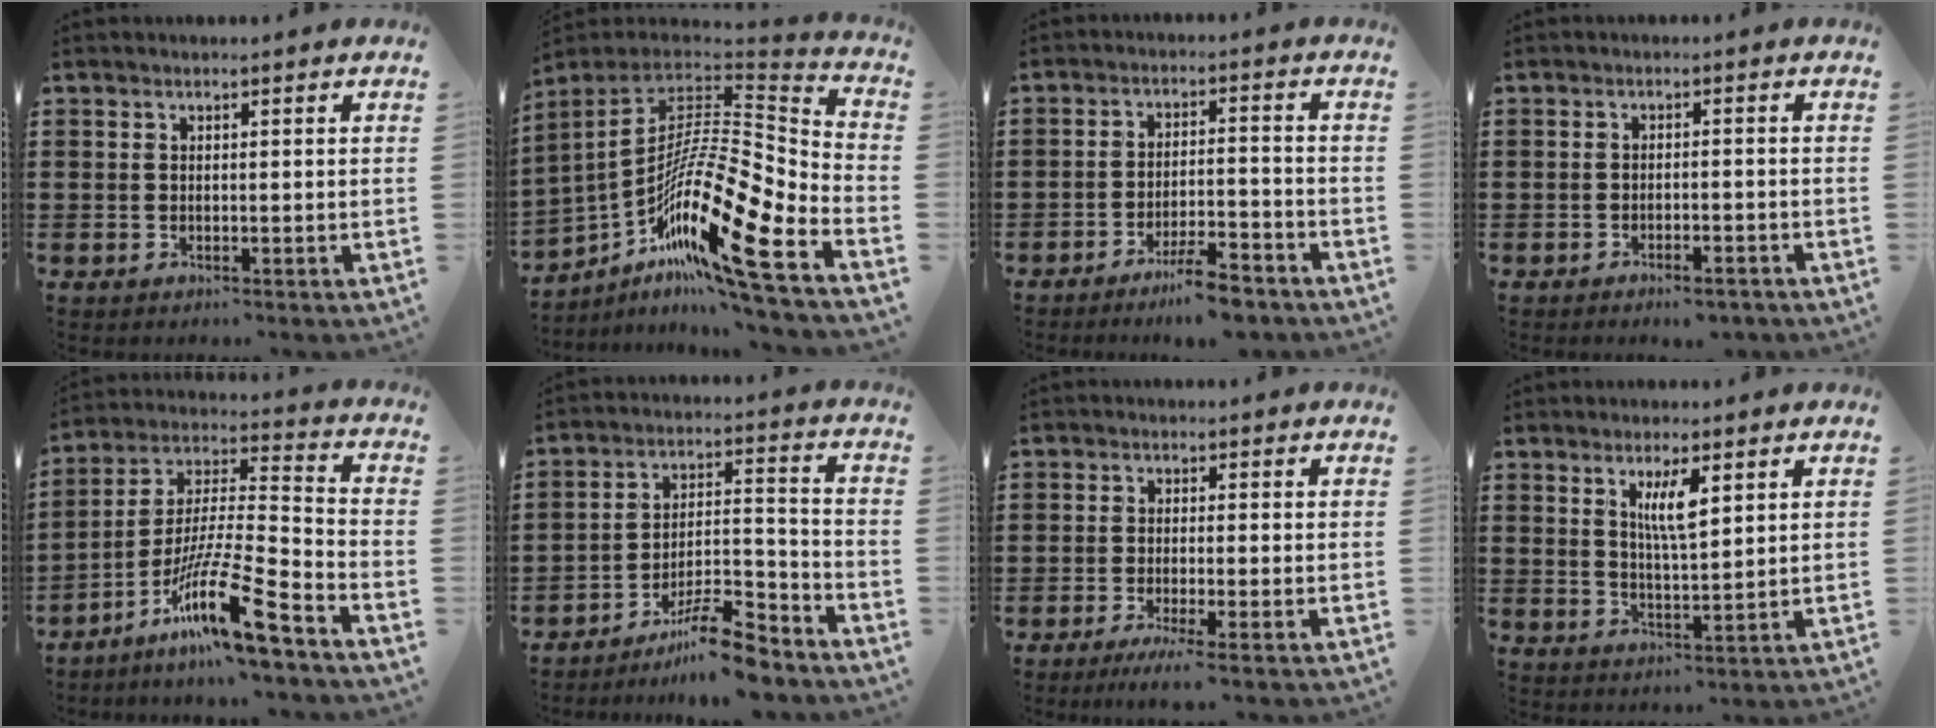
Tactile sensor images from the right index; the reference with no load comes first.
{"total": 18.0, "force": [-9.8, 3.2, 14.8], "torque": [-0.280, -0.021, -0.191]}
{"total": 6.0, "force": [-5.1, 0.3, 3.2], "torque": [-0.051, -0.002, -0.092]}
{"total": 1.9, "force": [-1.8, 0.2, 0.7], "torque": [-0.015, 0.000, -0.035]}
{"total": 15.3, "force": [-10.2, 1.7, 11.3], "torque": [-0.208, 0.013, -0.186]}
{"total": 10.8, "force": [-9.0, 2.0, 5.7], "torque": [-0.082, 0.040, -0.166]}
{"total": 2.7, "force": [-1.8, -0.3, 2.0], "torque": [-0.040, -0.009, -0.034]}
{"total": 5.0, "force": [2.3, 1.3, 4.3], "torque": [-0.083, 0.003, 0.036]}